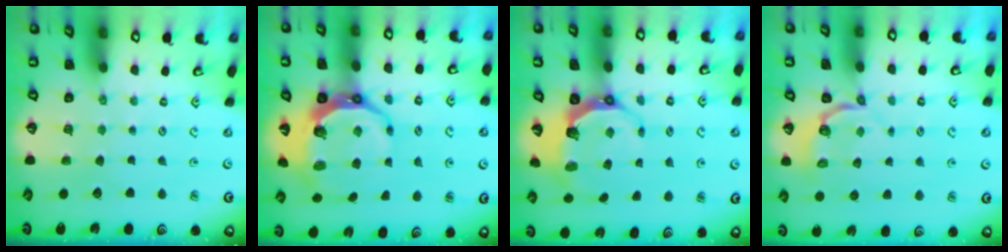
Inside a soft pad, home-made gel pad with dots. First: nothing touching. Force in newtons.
{"total": 12.1, "press": 11.2, "slide": 4.6}
{"total": 6.7, "press": 5.0, "slide": 4.4}
{"total": 3.6, "press": 2.6, "slide": 2.4}